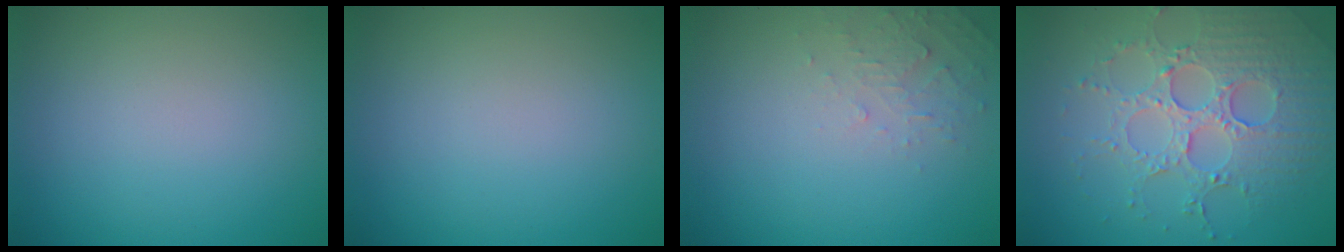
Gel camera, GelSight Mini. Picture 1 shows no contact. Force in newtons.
{"total": 0.0}
{"total": 1.7, "press": 1.7, "slide": 0.2}
{"total": 5.1, "press": 4.6, "slide": 2.2}